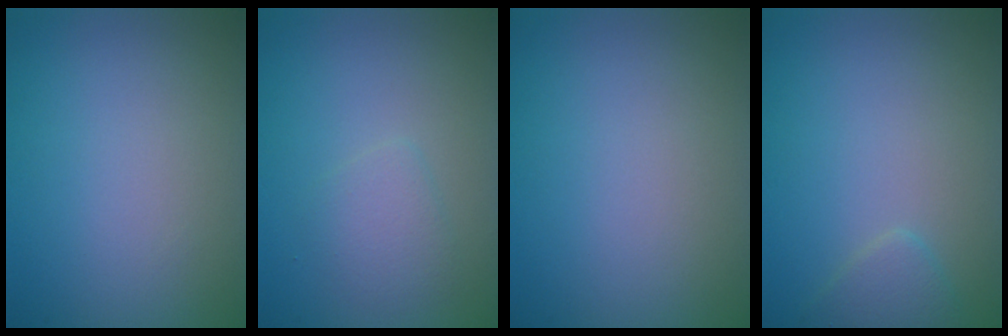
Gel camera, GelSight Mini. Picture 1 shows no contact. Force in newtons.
{"total": 1.8, "press": 1.8, "slide": 0.0}
{"total": 0.0}
{"total": 1.5, "press": 1.5, "slide": 0.1}